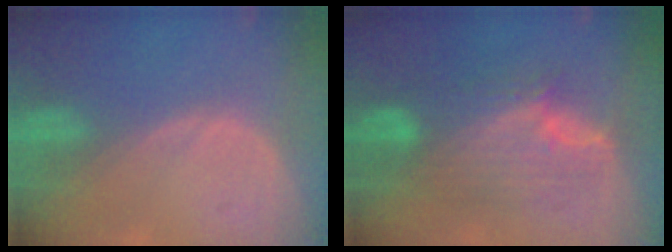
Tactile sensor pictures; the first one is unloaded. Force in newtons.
{"total": 8.2, "press": 8.2, "slide": 0.2}